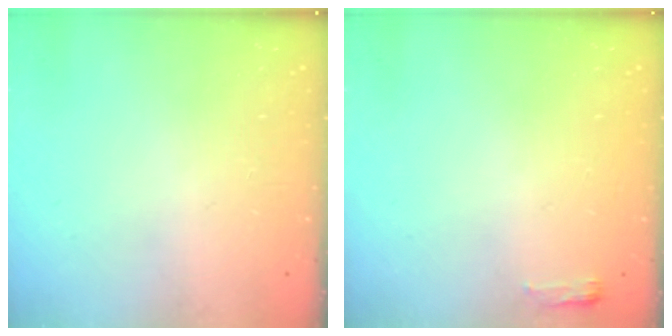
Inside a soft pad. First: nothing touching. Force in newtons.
{"total": 2.7, "press": 2.6, "slide": 0.8}